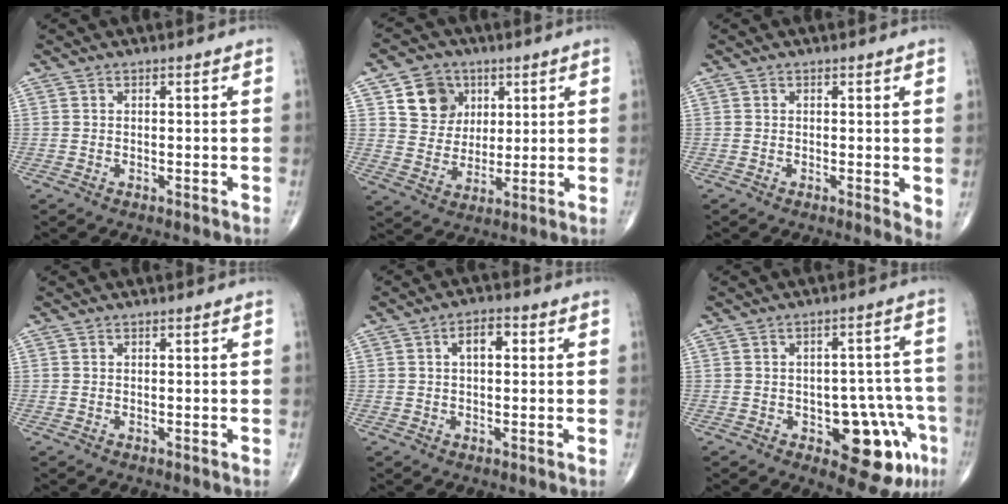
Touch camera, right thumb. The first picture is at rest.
{"total": 10.0, "force": [4.0, 8.4, 3.5], "torque": [-0.024, -0.014, 0.073]}
{"total": 2.7, "force": [0.0, 0.9, 2.6], "torque": [-0.035, -0.009, -0.004]}
{"total": 0.0}
{"total": 4.5, "force": [1.0, 2.3, 3.7], "torque": [-0.054, 0.012, 0.013]}
{"total": 13.4, "force": [-5.5, 6.5, 10.3], "torque": [-0.082, 0.034, -0.061]}